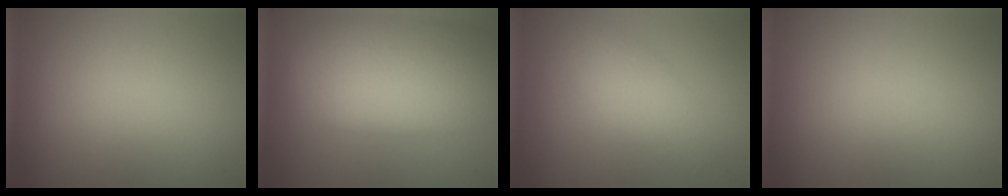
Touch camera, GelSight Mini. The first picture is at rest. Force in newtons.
{"total": 10.6, "press": 10.6, "slide": 0.6}
{"total": 2.5, "press": 2.5, "slide": 0.2}
{"total": 0.0}